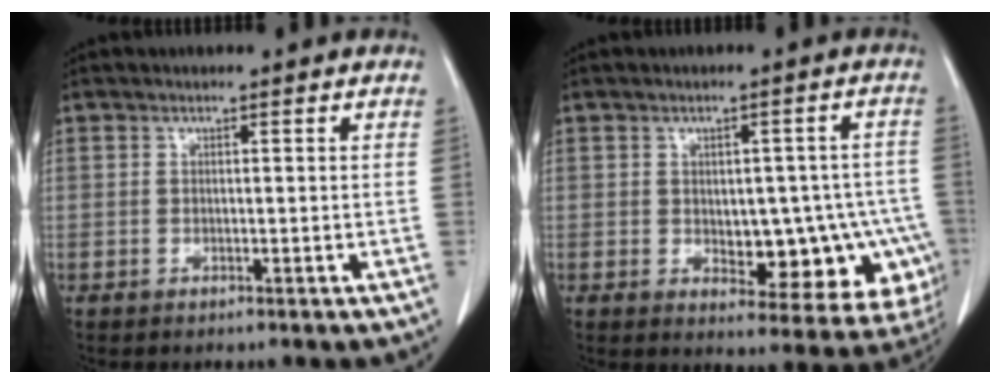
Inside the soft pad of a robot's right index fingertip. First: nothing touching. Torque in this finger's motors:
{"motor_torque": [0.24, 0.08, 0.19, 0.01]}